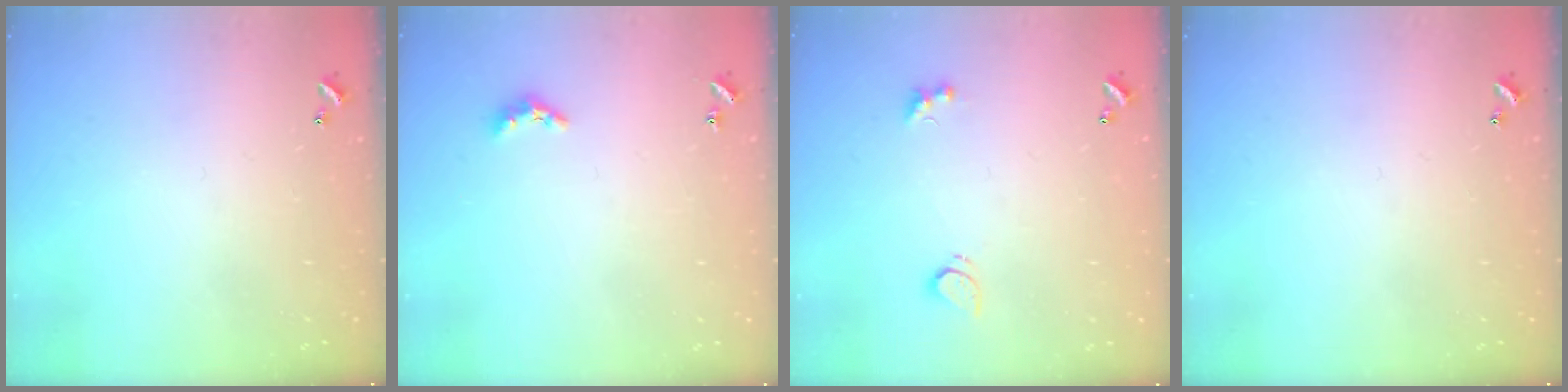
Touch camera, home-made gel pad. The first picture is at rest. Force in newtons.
{"total": 3.3, "press": 3.3, "slide": 0.6}
{"total": 3.0, "press": 2.7, "slide": 1.1}
{"total": 0.0}